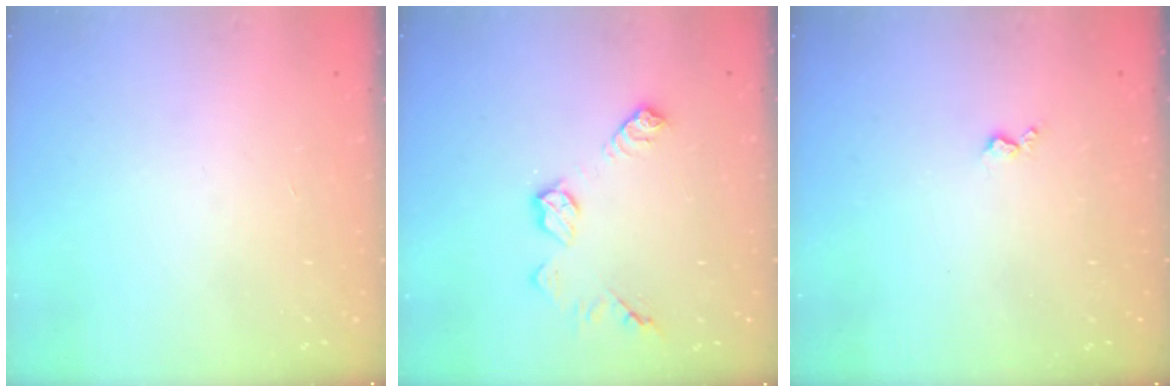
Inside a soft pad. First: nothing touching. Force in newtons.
{"total": 9.1, "press": 9.1, "slide": 0.2}
{"total": 4.3, "press": 4.2, "slide": 0.5}